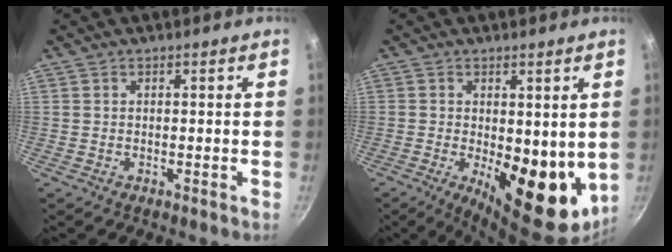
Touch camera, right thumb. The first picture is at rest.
{"total": 14.2, "force": [-1.3, 6.8, 12.3], "torque": [-0.141, -0.027, -0.004]}